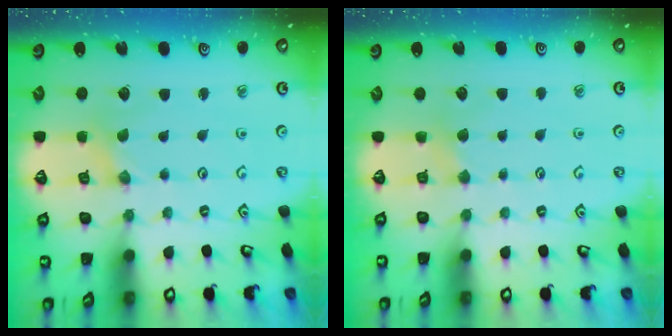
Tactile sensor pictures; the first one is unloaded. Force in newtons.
{"total": 1.9, "press": 1.8, "slide": 0.4}